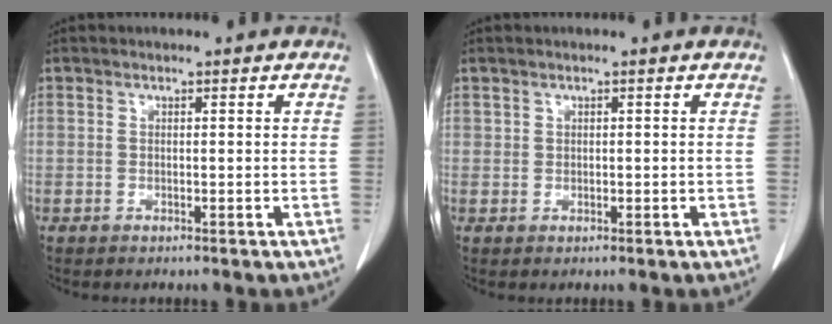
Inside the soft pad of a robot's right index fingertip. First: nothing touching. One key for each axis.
{"total": 0.6, "fx": 0.3, "fy": 0.5, "fz": 0.2, "tx": 0.001, "ty": 0.002, "tz": 0.007}